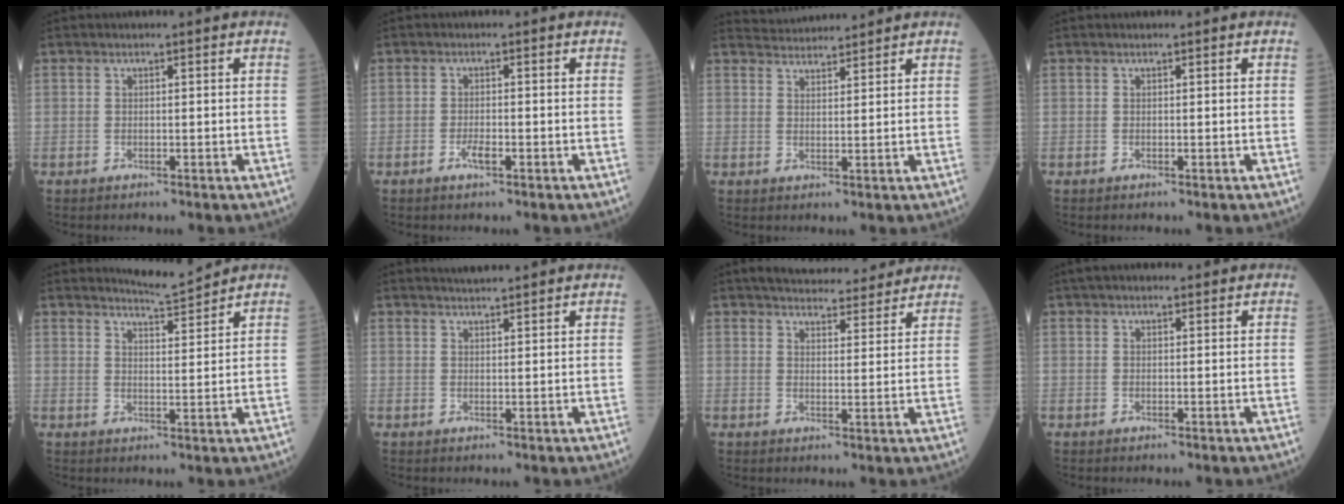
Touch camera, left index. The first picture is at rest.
{"total": 1.9, "force": [-1.0, 0.4, 1.5], "torque": [-0.034, -0.001, -0.017]}
{"total": 4.8, "force": [4.8, 0.0, 0.1], "torque": [-0.012, 0.028, 0.082]}
{"total": 0.0}
{"total": 4.0, "force": [4.0, -0.6, -0.2], "torque": [-0.009, -0.012, 0.066]}
{"total": 3.8, "force": [3.6, -0.1, 1.2], "torque": [-0.020, 0.019, 0.051]}
{"total": 12.2, "force": [11.4, 2.7, 3.6], "torque": [-0.035, 0.010, 0.142]}
{"total": 3.6, "force": [3.1, 1.1, 1.2], "torque": [-0.015, 0.034, 0.046]}